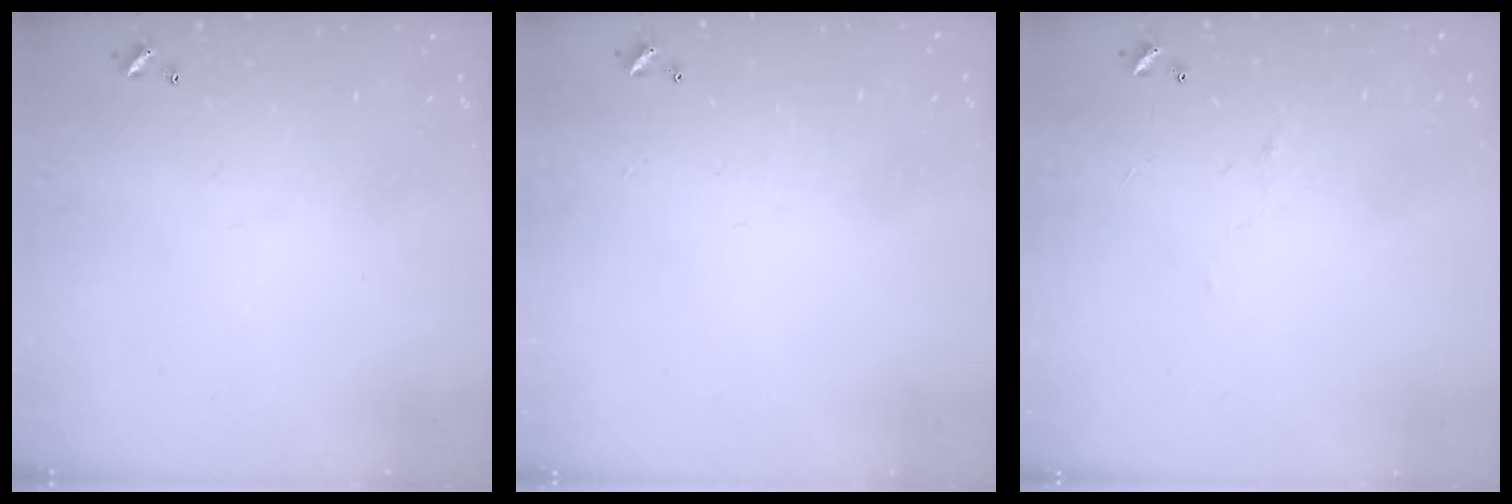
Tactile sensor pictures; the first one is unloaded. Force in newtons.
{"total": 0.6, "press": 0.2, "slide": 0.6}
{"total": 0.8, "press": 0.6, "slide": 0.6}